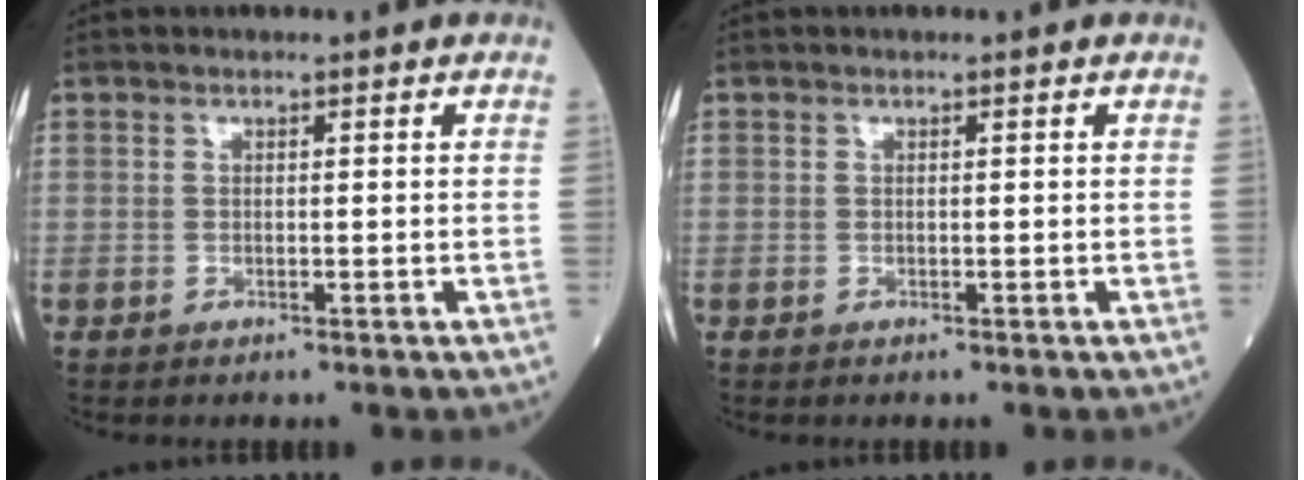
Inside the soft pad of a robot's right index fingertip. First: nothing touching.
{"total": 0.0}